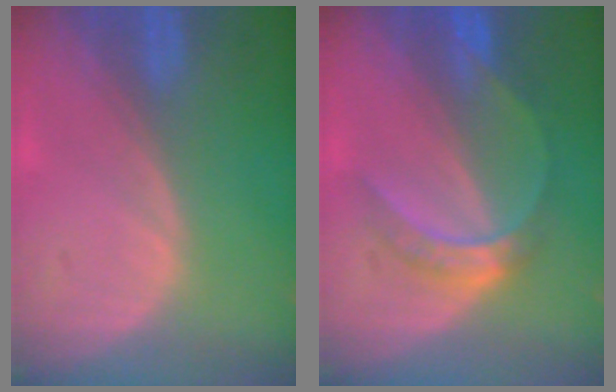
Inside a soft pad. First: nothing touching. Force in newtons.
{"total": 5.2, "press": 5.2, "slide": 0.5}